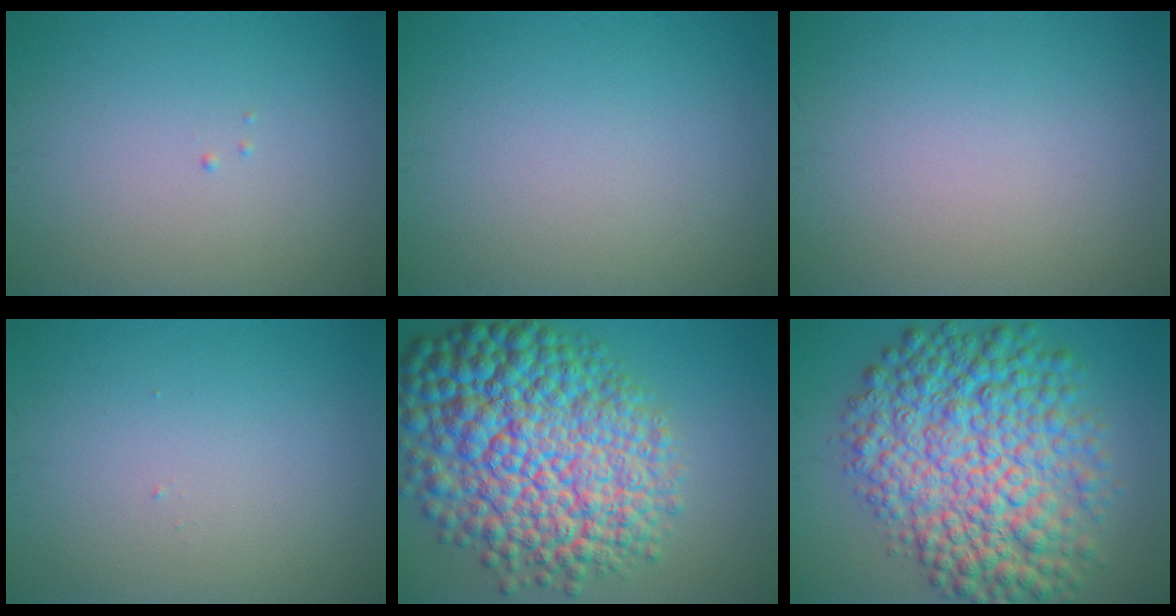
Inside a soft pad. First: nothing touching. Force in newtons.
{"total": 0.0}
{"total": 0.0}
{"total": 0.0}
{"total": 15.3, "press": 15.2, "slide": 0.3}
{"total": 12.1, "press": 12.1, "slide": 0.1}